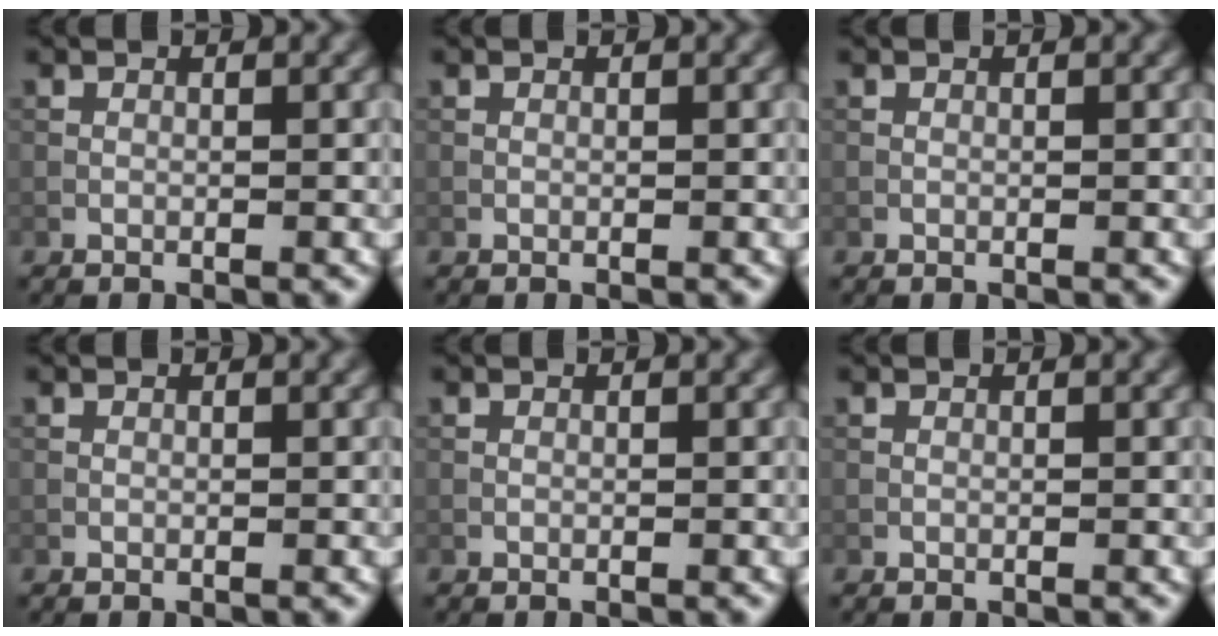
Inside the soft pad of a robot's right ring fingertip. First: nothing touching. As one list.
[{"total": 0.0}, {"total": 0.0}, {"total": 0.0}, {"total": 0.0}, {"total": 0.0}]